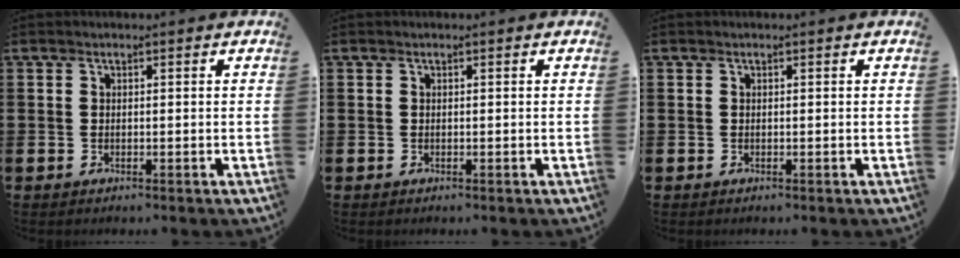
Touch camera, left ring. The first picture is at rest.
{"total": 0.0}
{"total": 0.0}